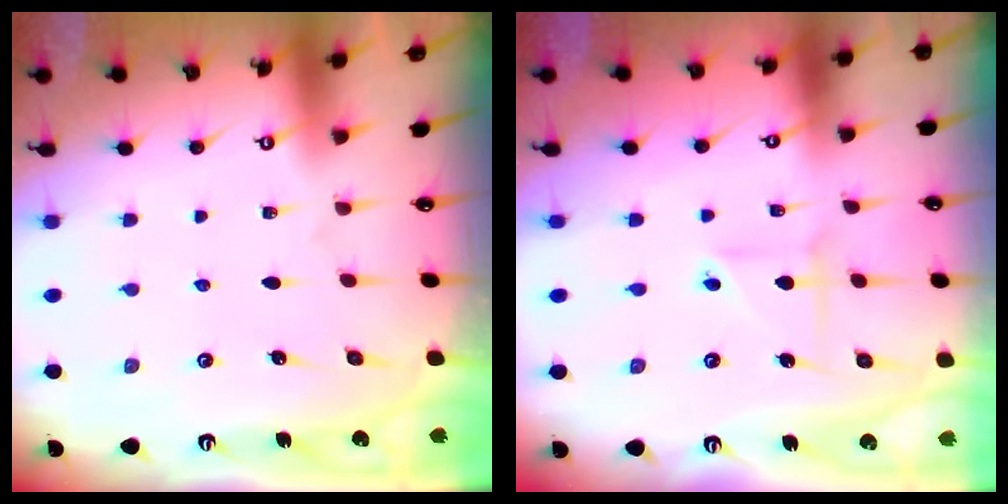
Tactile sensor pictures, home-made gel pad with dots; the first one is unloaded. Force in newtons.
{"total": 2.7, "press": 2.7, "slide": 0.3}